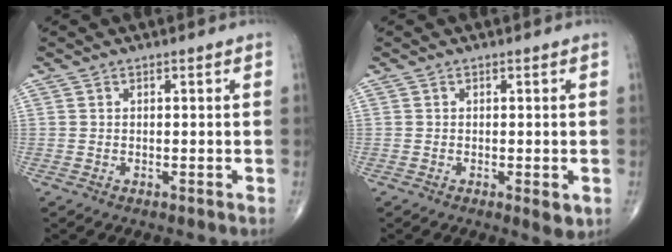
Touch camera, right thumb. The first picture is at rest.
{"total": 2.6, "force": [-0.7, 0.8, 2.3], "torque": [-0.028, -0.007, -0.009]}